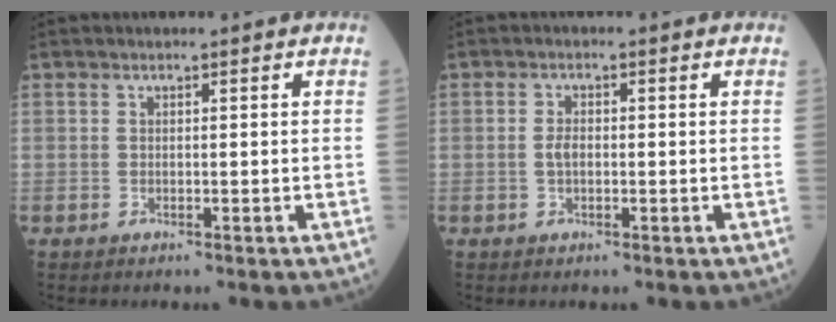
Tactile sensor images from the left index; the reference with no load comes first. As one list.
[{"total": 1.8, "force": [-0.3, 0.8, 1.6], "torque": [-0.034, 0.001, -0.004]}]